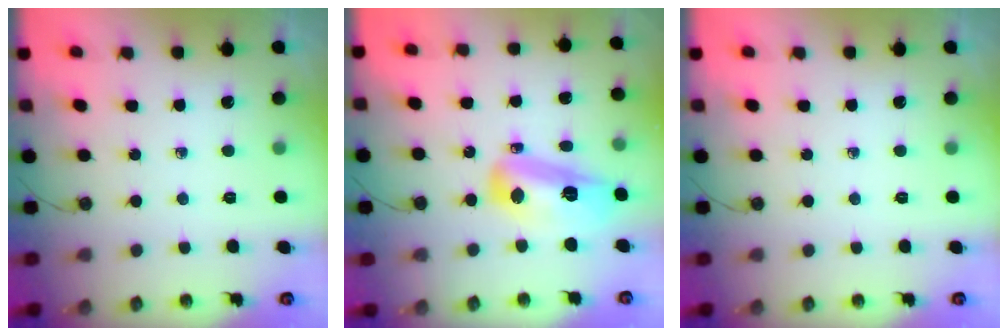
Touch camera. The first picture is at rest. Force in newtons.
{"total": 13.7, "press": 13.6, "slide": 1.5}
{"total": 0.0}